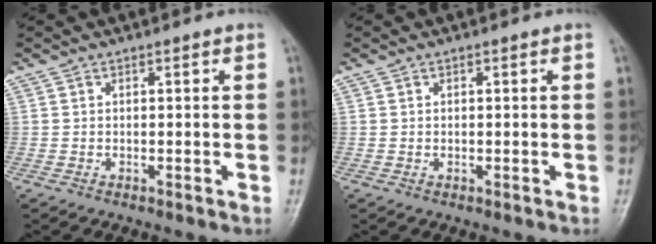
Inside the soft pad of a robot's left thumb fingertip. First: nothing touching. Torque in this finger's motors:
{"motor_torque": [-0.01, -0.03, -0.03, -0.17, 0.00]}